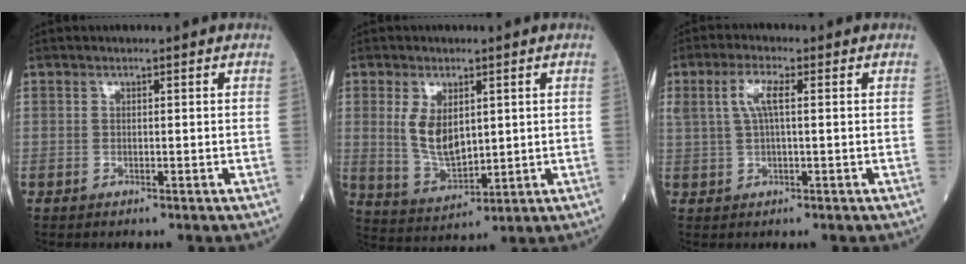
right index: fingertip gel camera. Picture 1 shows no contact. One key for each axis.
{"total": 7.3, "fx": 1.7, "fy": 3.7, "fz": 6.1, "tx": -0.124, "ty": -0.007, "tz": 0.045}
{"total": 4.2, "fx": 1.2, "fy": 0.9, "fz": 3.9, "tx": -0.087, "ty": 0.015, "tz": 0.026}